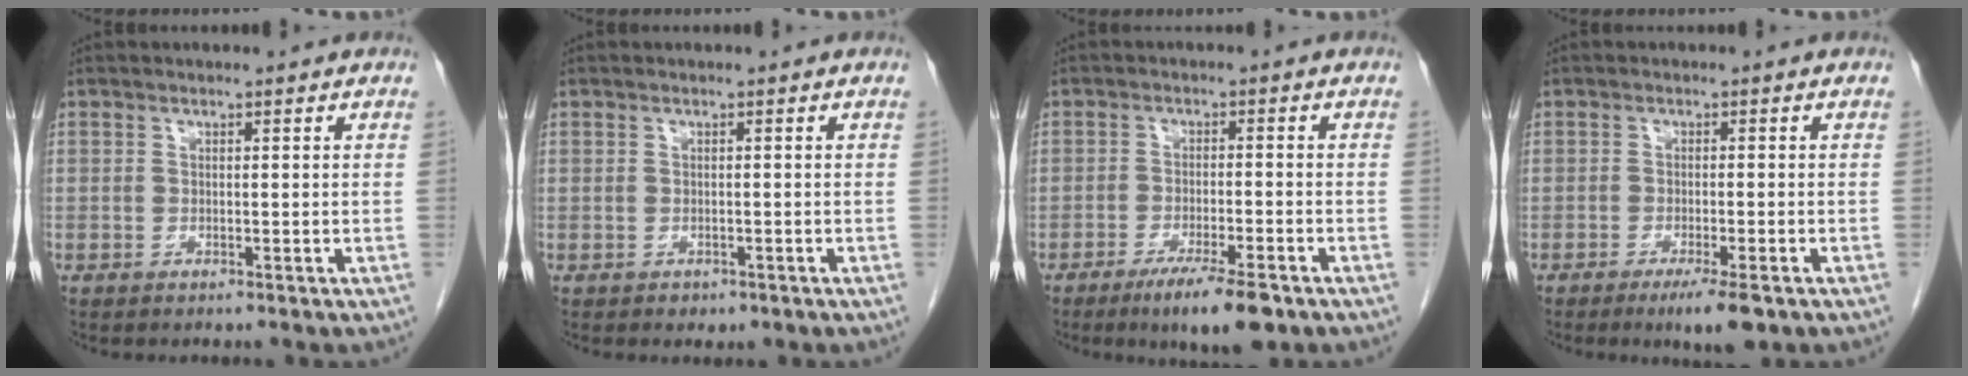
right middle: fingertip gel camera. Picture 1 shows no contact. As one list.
[{"total": 1.1, "force": [-0.7, 0.8, 0.3], "torque": [-0.011, 0.000, -0.003]}, {"total": 7.9, "force": [-5.2, 1.0, 5.9], "torque": [-0.094, -0.016, -0.081]}, {"total": 4.9, "force": [-3.0, 0.5, 3.8], "torque": [-0.059, -0.012, -0.045]}]